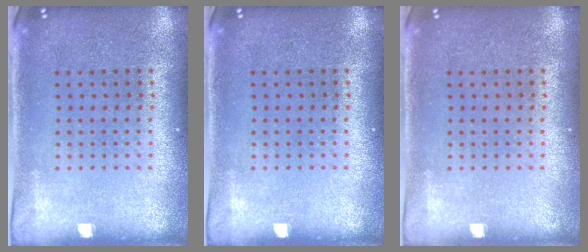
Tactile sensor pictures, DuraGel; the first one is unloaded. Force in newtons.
{"total": 0.0}
{"total": 0.0}